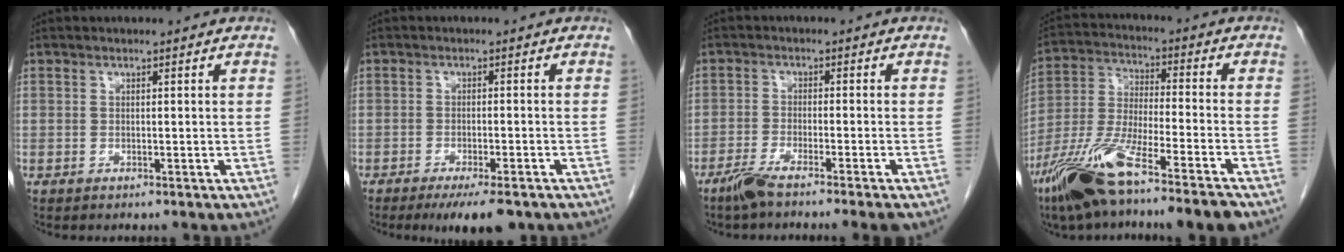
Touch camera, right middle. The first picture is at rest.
{"total": 6.9, "force": [-5.0, 1.6, 4.4], "torque": [-0.057, -0.011, -0.072]}
{"total": 5.7, "force": [-4.5, -0.7, 3.5], "torque": [-0.061, -0.014, -0.082]}
{"total": 15.1, "force": [-10.5, 0.8, 10.8], "torque": [-0.228, -0.032, -0.196]}